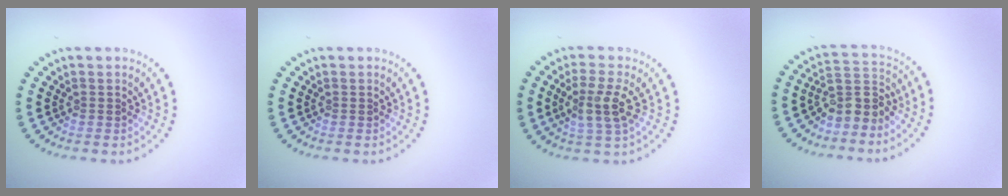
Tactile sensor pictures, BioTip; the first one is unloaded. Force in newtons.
{"total": 0.0}
{"total": 3.2, "press": 2.8, "slide": 1.6}
{"total": 3.2, "press": 2.5, "slide": 2.0}